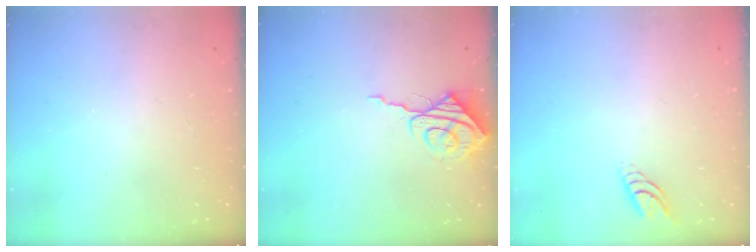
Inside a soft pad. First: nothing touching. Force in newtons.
{"total": 7.6, "press": 7.6, "slide": 0.5}
{"total": 5.7, "press": 5.6, "slide": 0.7}